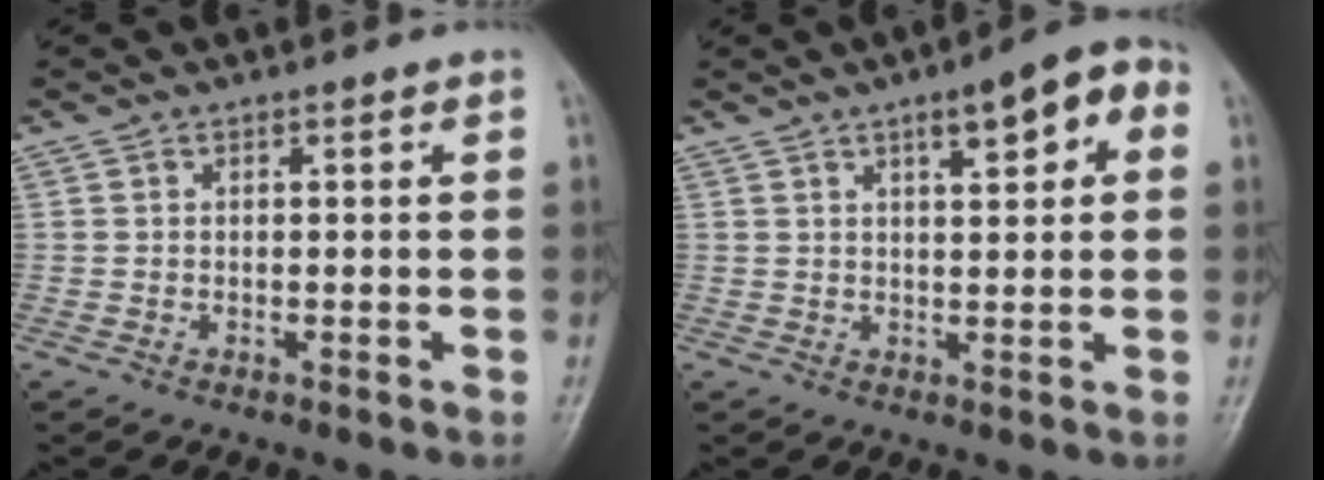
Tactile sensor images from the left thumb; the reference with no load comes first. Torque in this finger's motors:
{"motor_torque": [0.16, 0.30, 0.44, 0.26, 0.15]}